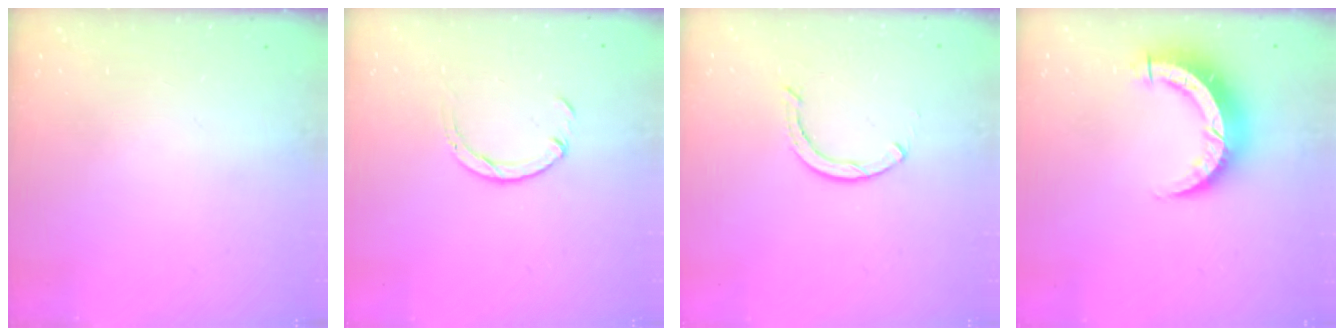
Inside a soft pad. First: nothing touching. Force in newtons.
{"total": 4.6, "press": 4.6, "slide": 0.3}
{"total": 2.4, "press": 2.4, "slide": 0.0}
{"total": 8.3, "press": 8.2, "slide": 1.1}